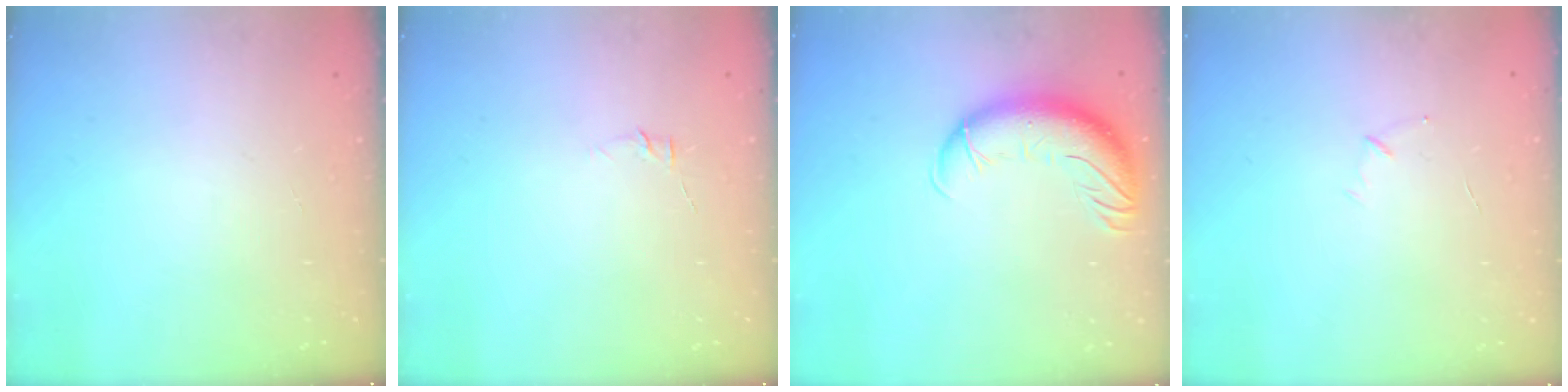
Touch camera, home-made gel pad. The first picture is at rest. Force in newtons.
{"total": 4.1, "press": 4.1, "slide": 0.8}
{"total": 14.0, "press": 13.5, "slide": 3.7}
{"total": 3.7, "press": 3.6, "slide": 0.9}